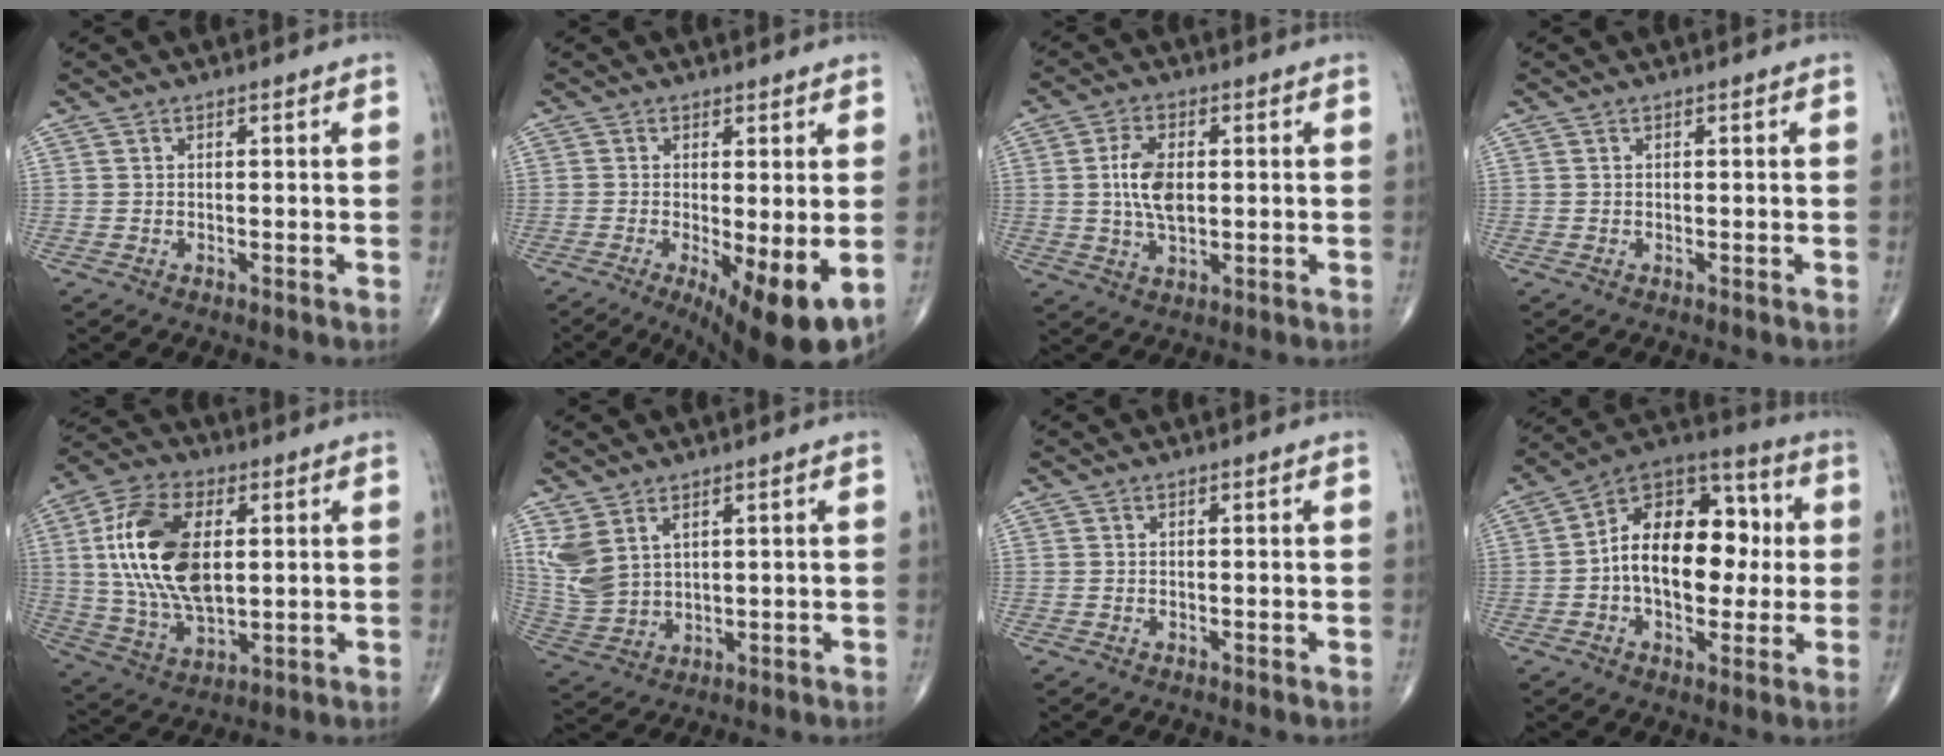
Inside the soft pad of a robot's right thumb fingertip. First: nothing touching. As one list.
[{"total": 11.2, "force": [-3.0, 3.1, 10.3], "torque": [-0.153, -0.021, -0.038]}, {"total": 7.7, "force": [0.6, 4.2, 6.5], "torque": [-0.124, 0.000, 0.011]}, {"total": 0.0}, {"total": 18.7, "force": [3.1, 10.1, 15.5], "torque": [-0.300, -0.004, 0.059]}, {"total": 7.7, "force": [3.7, 4.6, 5.0], "torque": [-0.108, -0.011, 0.092]}, {"total": 0.0}, {"total": 19.2, "force": [0.2, 11.7, 15.2], "torque": [-0.200, 0.035, -0.003]}]